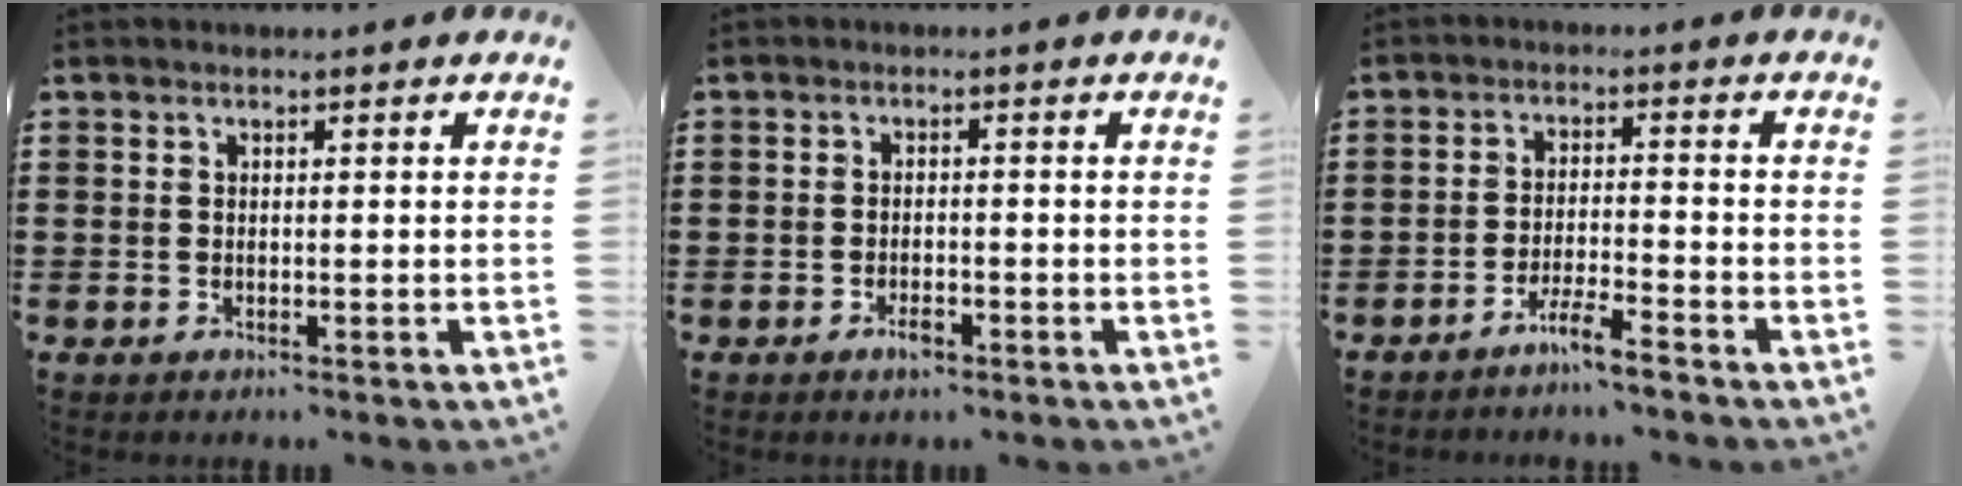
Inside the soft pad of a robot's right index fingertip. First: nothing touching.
{"total": 2.2, "force": [-1.3, 0.8, 1.5], "torque": [-0.030, 0.001, -0.025]}
{"total": 4.2, "force": [-3.6, -0.1, 2.1], "torque": [-0.049, -0.003, -0.071]}